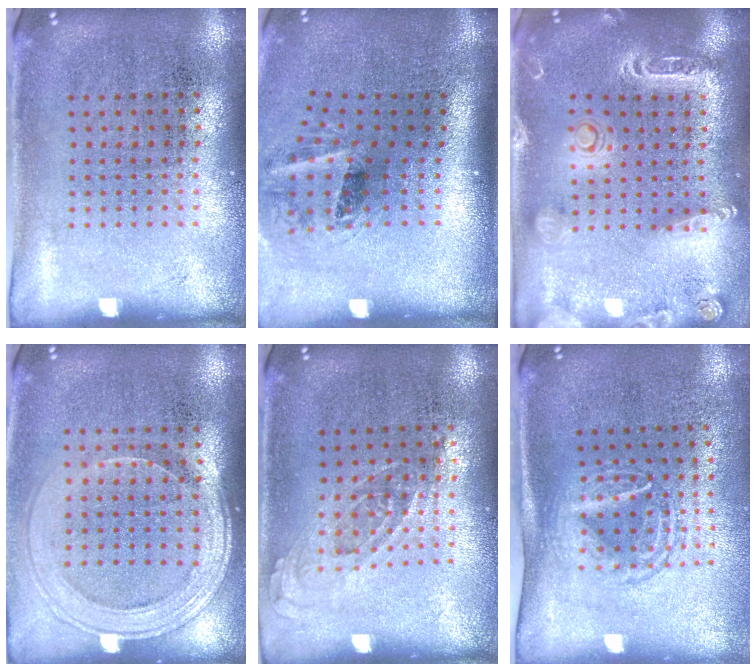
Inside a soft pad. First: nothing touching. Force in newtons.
{"total": 1.6, "press": 1.2, "slide": 1.1}
{"total": 2.1, "press": 1.9, "slide": 0.8}
{"total": 1.6, "press": 1.4, "slide": 0.7}
{"total": 0.7, "press": 0.7, "slide": 0.3}
{"total": 1.6, "press": 1.3, "slide": 0.9}